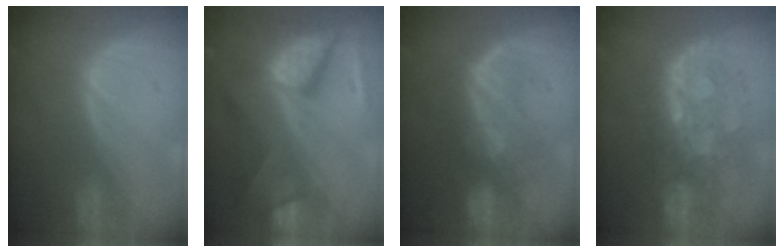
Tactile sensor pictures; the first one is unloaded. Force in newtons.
{"total": 11.7, "press": 11.7, "slide": 1.2}
{"total": 9.2, "press": 8.3, "slide": 4.0}
{"total": 9.1, "press": 8.6, "slide": 2.9}